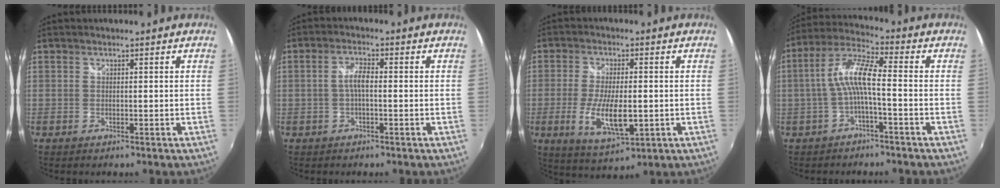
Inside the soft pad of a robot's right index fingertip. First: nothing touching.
{"total": 3.4, "force": [-0.7, 0.9, 3.2], "torque": [-0.067, 0.010, -0.013]}
{"total": 10.2, "force": [-2.2, 3.6, 9.3], "torque": [-0.185, -0.020, -0.034]}
{"total": 8.0, "force": [-1.5, 1.3, 7.7], "torque": [-0.175, 0.018, -0.027]}